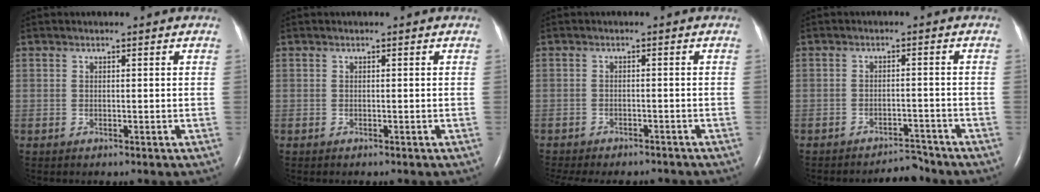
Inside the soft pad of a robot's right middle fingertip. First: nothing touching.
{"total": 0.0}
{"total": 11.8, "force": [-10.4, 3.5, 4.2], "torque": [-0.083, -0.006, -0.131]}
{"total": 3.2, "force": [-3.2, 0.2, -0.1], "torque": [0.004, -0.006, -0.048]}